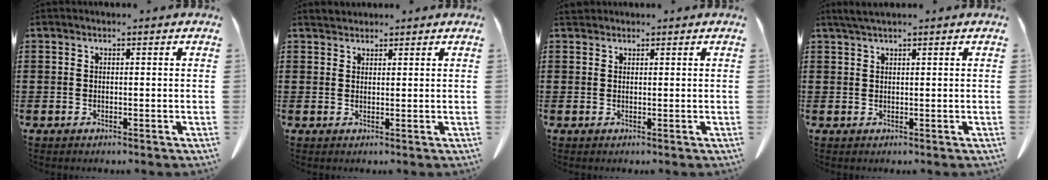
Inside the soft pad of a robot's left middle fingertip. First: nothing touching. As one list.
[{"total": 1.5, "force": [1.5, 0.4, 0.0], "torque": [-0.005, -0.001, 0.031]}, {"total": 1.1, "force": [1.0, 0.4, 0.3], "torque": [-0.008, 0.003, 0.019]}, {"total": 1.9, "force": [1.5, 0.0, 1.2], "torque": [-0.026, -0.001, 0.029]}]